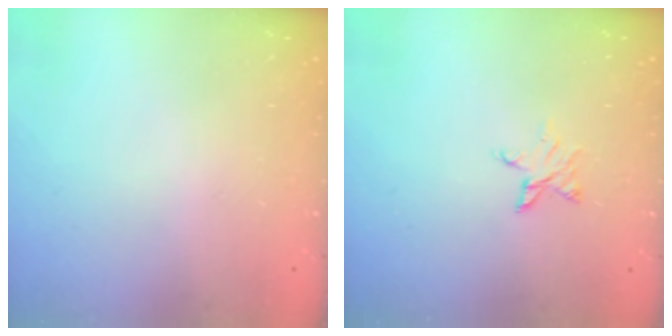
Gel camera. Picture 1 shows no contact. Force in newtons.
{"total": 3.8, "press": 3.8, "slide": 0.4}